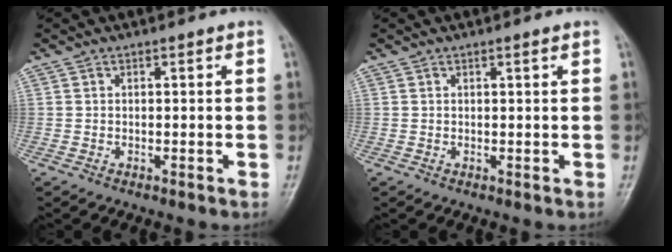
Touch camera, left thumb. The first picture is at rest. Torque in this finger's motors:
{"motor_torque": [-0.16, -0.06, 0.02, -0.01, 0.04]}